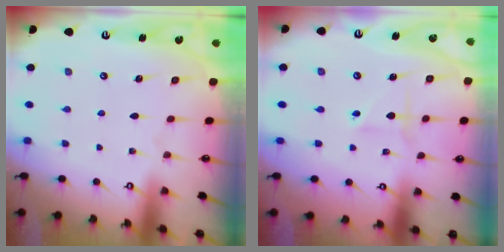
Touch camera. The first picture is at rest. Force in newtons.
{"total": 2.4, "press": 2.4, "slide": 0.7}